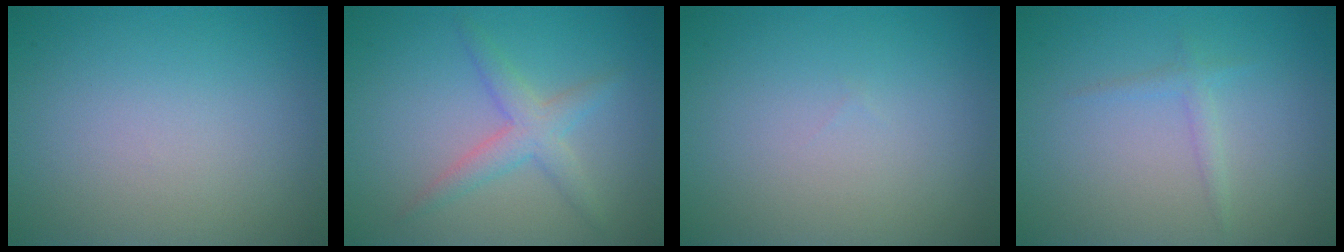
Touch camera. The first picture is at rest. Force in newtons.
{"total": 2.8, "press": 2.8, "slide": 0.2}
{"total": 0.0}
{"total": 1.1, "press": 1.1, "slide": 0.1}